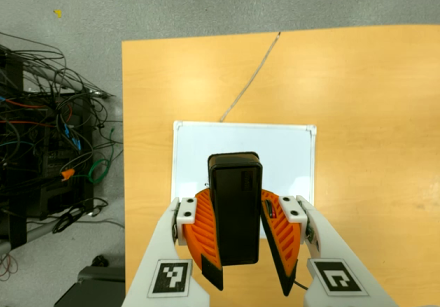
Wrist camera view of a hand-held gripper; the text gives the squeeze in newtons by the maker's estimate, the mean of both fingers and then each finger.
{"total": 9.1, "left": 9.7, "right": 8.5}